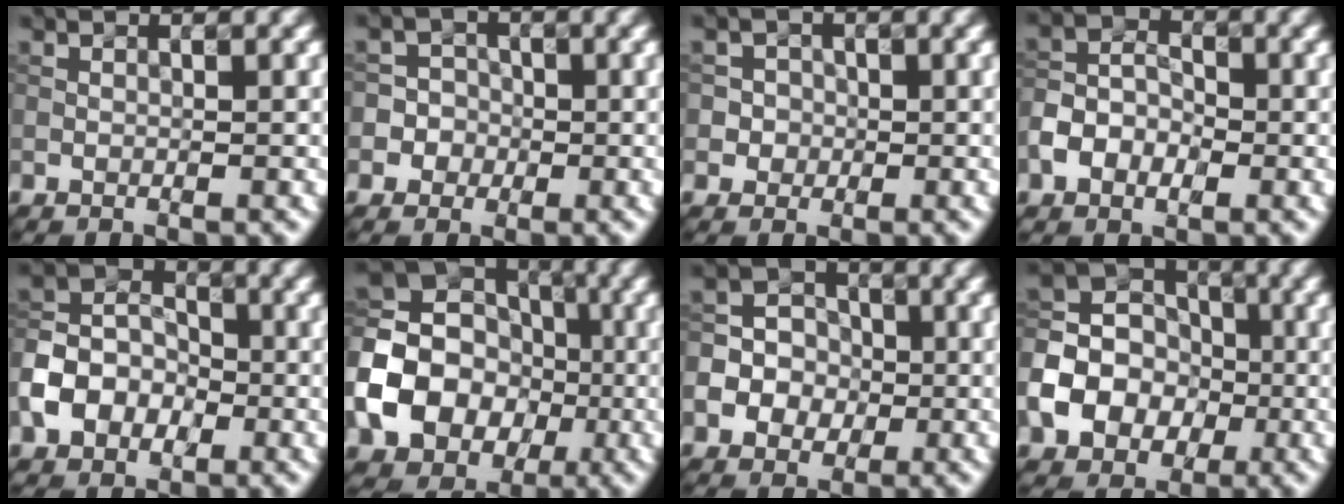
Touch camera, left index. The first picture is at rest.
{"total": 4.1, "force": [-1.2, 3.9, 0.4], "torque": [0.018, 0.019, -0.044]}
{"total": 2.3, "force": [-0.1, 2.2, 0.4], "torque": [0.013, 0.010, -0.005]}
{"total": 3.8, "force": [-1.5, 2.7, 2.2], "torque": [-0.046, 0.008, -0.032]}
{"total": 5.6, "force": [-2.2, 4.3, 2.7], "torque": [-0.057, 0.008, -0.051]}
{"total": 11.7, "force": [-2.9, 9.6, 5.9], "torque": [-0.135, -0.003, -0.066]}
{"total": 7.6, "force": [-2.2, 7.0, 2.0], "torque": [-0.041, 0.004, -0.061]}
{"total": 7.4, "force": [-2.3, 6.0, 3.8], "torque": [-0.074, 0.002, -0.047]}